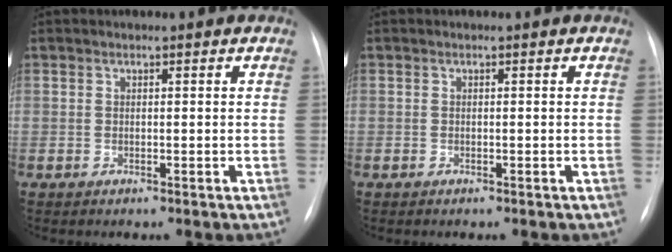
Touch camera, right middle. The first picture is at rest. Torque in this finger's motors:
{"motor_torque": [-0.18, -0.25, -0.12, -0.21]}